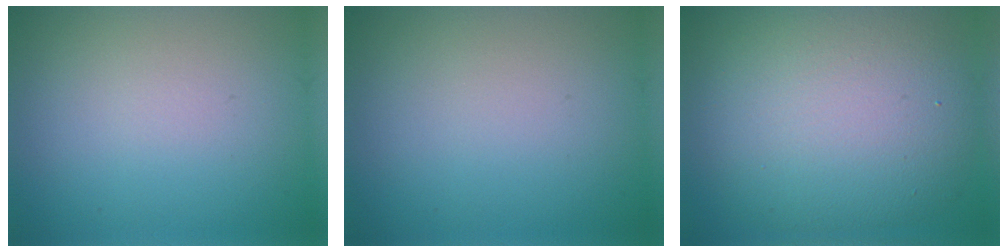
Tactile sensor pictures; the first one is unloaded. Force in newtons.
{"total": 0.0}
{"total": 11.7, "press": 11.7, "slide": 0.4}